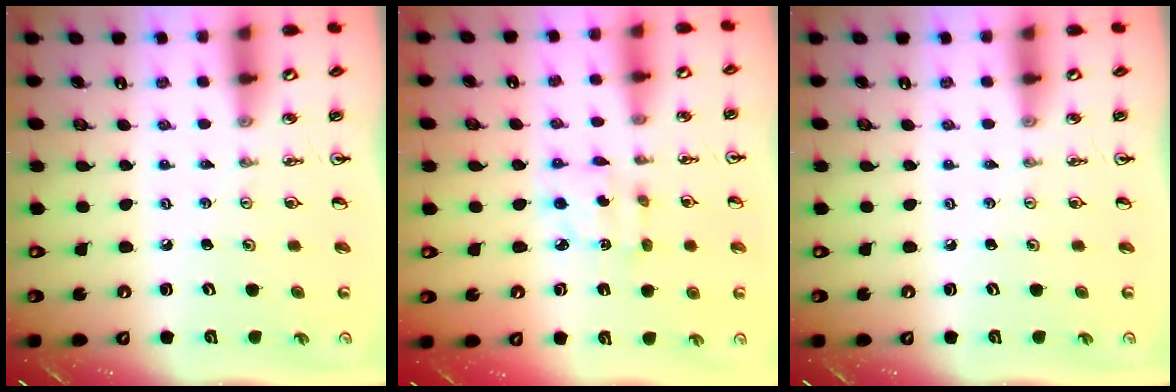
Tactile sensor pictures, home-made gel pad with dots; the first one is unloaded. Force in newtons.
{"total": 3.1, "press": 3.1, "slide": 0.1}
{"total": 0.0}